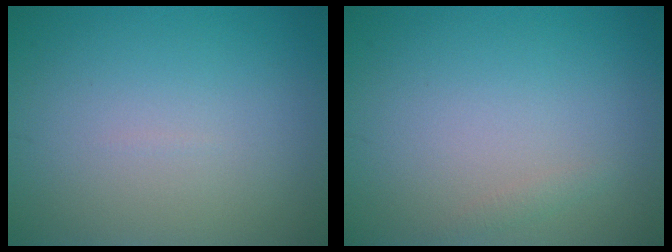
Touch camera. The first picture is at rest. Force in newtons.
{"total": 0.6, "press": 0.6, "slide": 0.0}